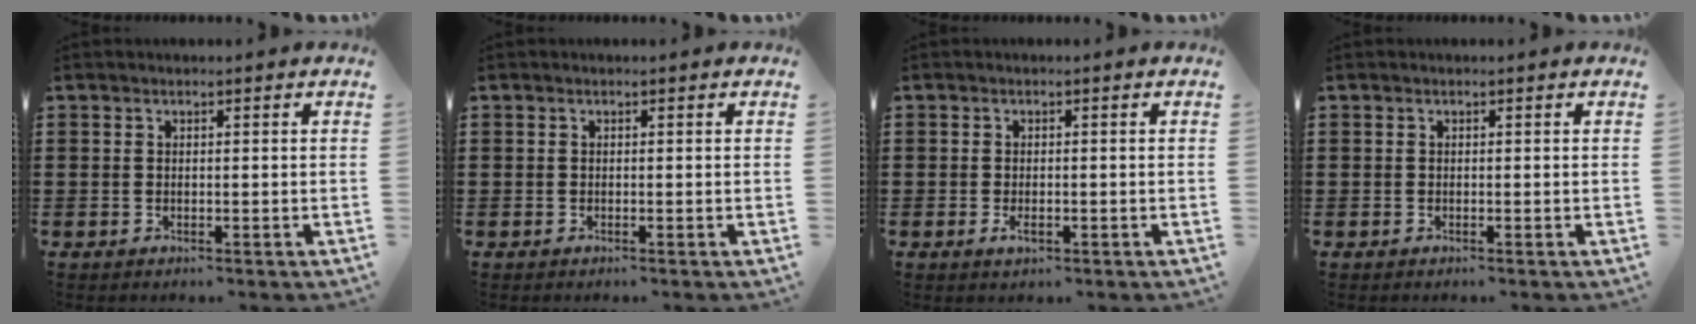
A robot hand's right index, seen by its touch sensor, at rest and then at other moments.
{"total": 0.0}
{"total": 1.3, "force": [-0.4, 0.4, 1.2], "torque": [-0.024, -0.005, -0.006]}
{"total": 0.0}